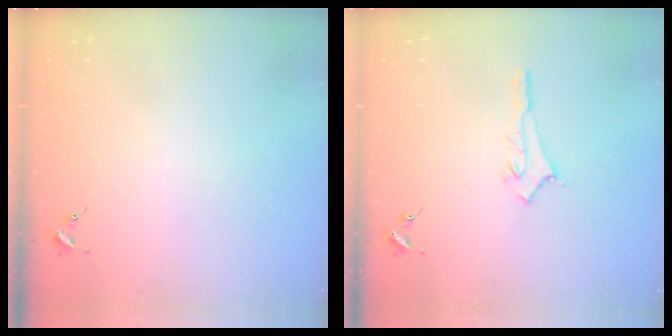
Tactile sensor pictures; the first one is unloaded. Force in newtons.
{"total": 2.9, "press": 2.8, "slide": 0.4}